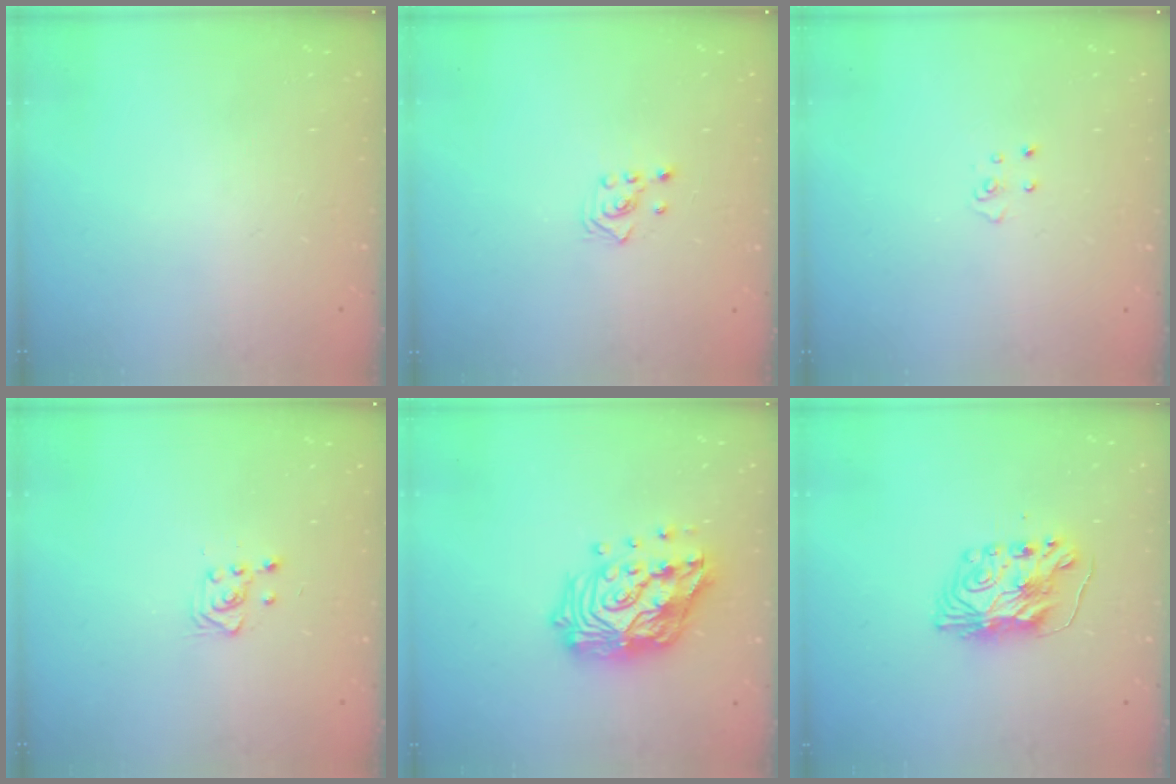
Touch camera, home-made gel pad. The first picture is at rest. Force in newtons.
{"total": 2.5, "press": 2.3, "slide": 1.0}
{"total": 3.6, "press": 3.6, "slide": 0.3}
{"total": 2.8, "press": 2.7, "slide": 0.7}
{"total": 18.5, "press": 18.4, "slide": 2.2}
{"total": 7.7, "press": 7.7, "slide": 0.8}